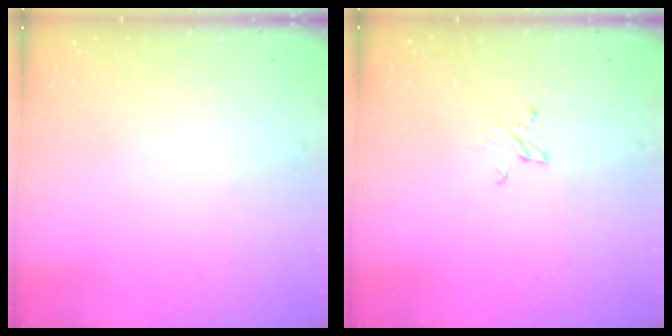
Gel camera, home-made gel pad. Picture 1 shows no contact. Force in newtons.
{"total": 2.9, "press": 2.9, "slide": 0.2}